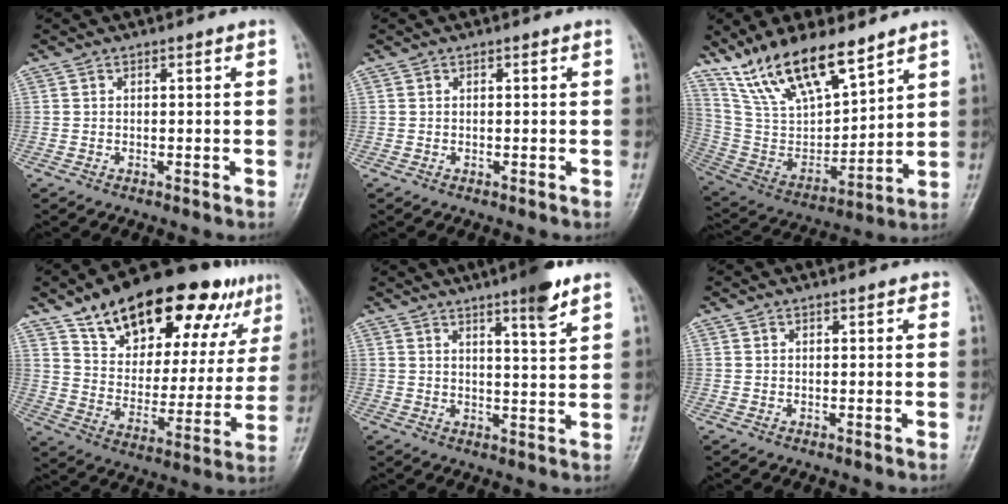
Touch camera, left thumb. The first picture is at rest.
{"total": 0.0}
{"total": 18.6, "force": [13.5, 6.6, 10.9], "torque": [-0.165, -0.061, 0.267]}
{"total": 27.6, "force": [17.2, 12.3, 17.7], "torque": [-0.230, -0.030, 0.269]}
{"total": 7.2, "force": [4.8, 0.7, 5.3], "torque": [-0.072, -0.030, 0.070]}
{"total": 0.9, "force": [0.7, 0.5, 0.4], "torque": [0.003, -0.002, 0.006]}